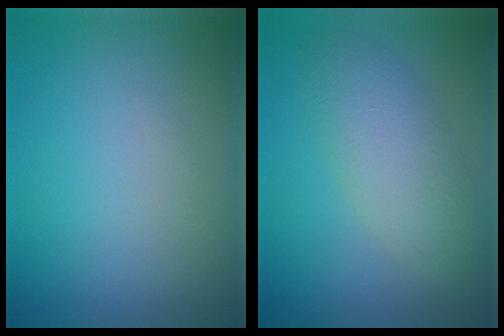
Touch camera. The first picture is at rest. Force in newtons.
{"total": 4.4, "press": 4.4, "slide": 0.0}